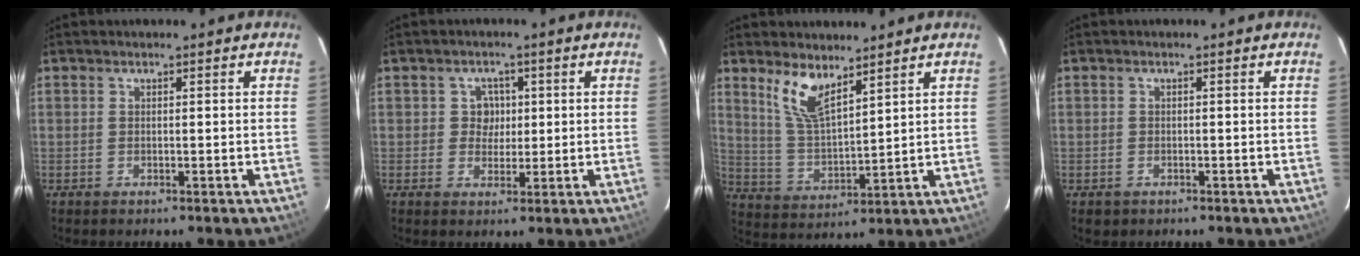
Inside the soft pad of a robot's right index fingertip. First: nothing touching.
{"total": 3.2, "force": [0.3, 3.2, 0.5], "torque": [-0.003, 0.014, 0.004]}
{"total": 8.3, "force": [5.7, 2.6, 5.4], "torque": [-0.109, -0.002, 0.120]}
{"total": 1.5, "force": [-0.7, 1.3, 0.4], "torque": [-0.008, 0.000, -0.007]}